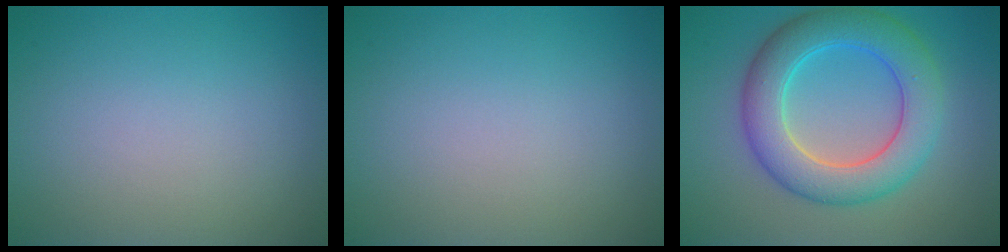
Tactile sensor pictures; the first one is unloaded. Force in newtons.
{"total": 0.0}
{"total": 7.4, "press": 7.4, "slide": 0.3}